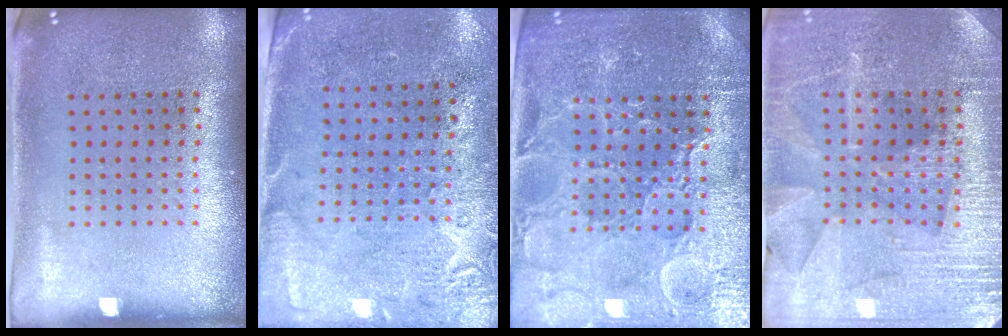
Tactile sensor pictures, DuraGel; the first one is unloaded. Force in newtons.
{"total": 2.7, "press": 2.3, "slide": 1.4}
{"total": 4.3, "press": 4.1, "slide": 1.3}
{"total": 3.3, "press": 3.3, "slide": 0.7}